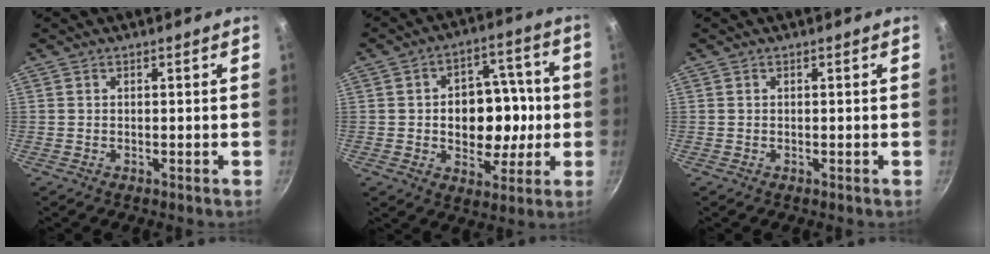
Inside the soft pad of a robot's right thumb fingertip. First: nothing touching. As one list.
[{"total": 14.4, "force": [-0.7, 10.5, 9.9], "torque": [-0.091, 0.019, -0.007]}, {"total": 0.0}]